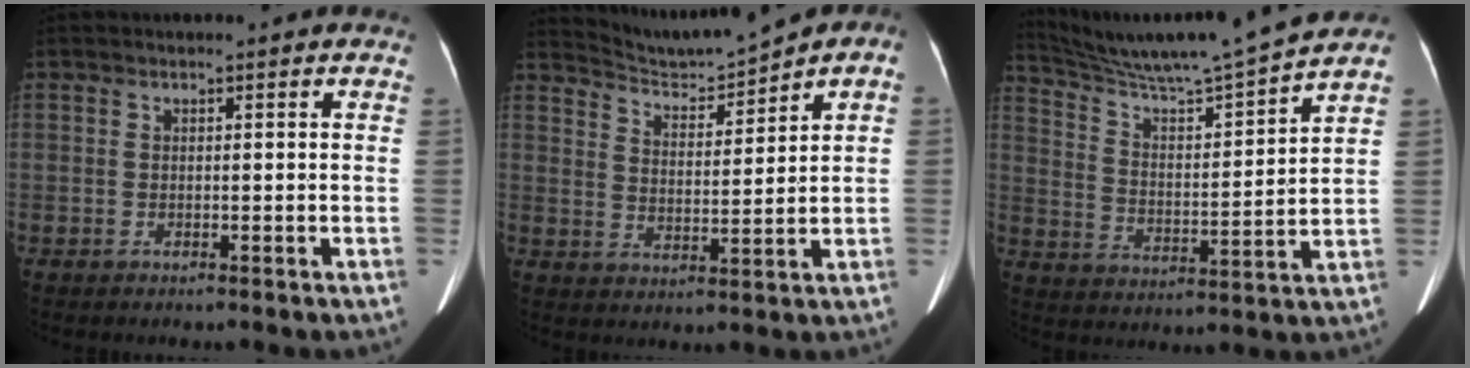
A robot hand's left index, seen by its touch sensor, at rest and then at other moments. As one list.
[{"total": 6.5, "force": [6.4, -0.3, 1.1], "torque": [-0.021, 0.008, 0.129]}, {"total": 14.6, "force": [13.6, -2.3, 4.9], "torque": [-0.097, -0.025, 0.228]}]